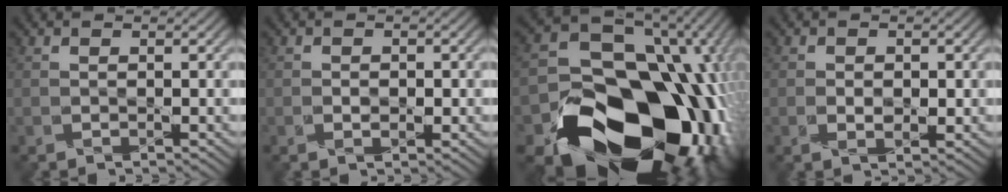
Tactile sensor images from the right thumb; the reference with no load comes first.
{"total": 1.2, "force": [-0.3, 0.7, 0.8], "torque": [-0.015, -0.004, -0.004]}
{"total": 22.5, "force": [-6.5, 17.3, 12.9], "torque": [-0.235, -0.094, -0.068]}
{"total": 1.8, "force": [-0.2, 1.2, 1.3], "torque": [-0.027, -0.005, 0.000]}